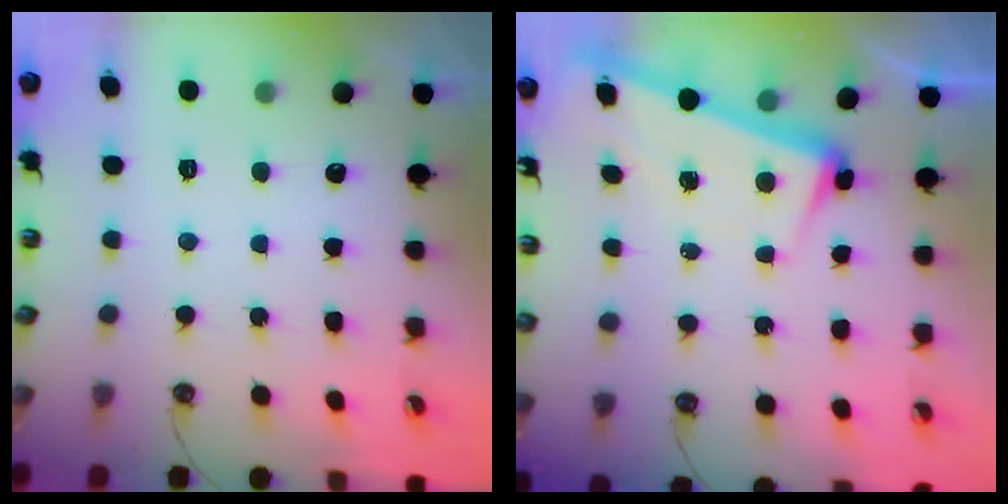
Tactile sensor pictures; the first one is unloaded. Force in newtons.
{"total": 3.3, "press": 3.1, "slide": 1.1}